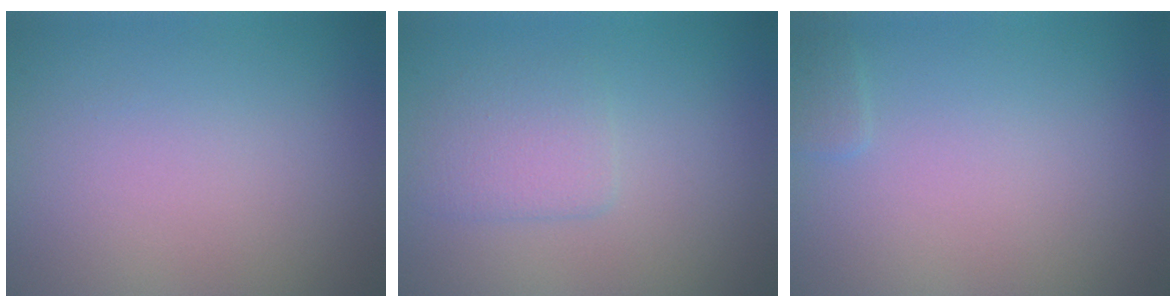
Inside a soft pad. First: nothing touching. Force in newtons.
{"total": 2.1, "press": 2.1, "slide": 0.0}
{"total": 0.9, "press": 0.9, "slide": 0.0}